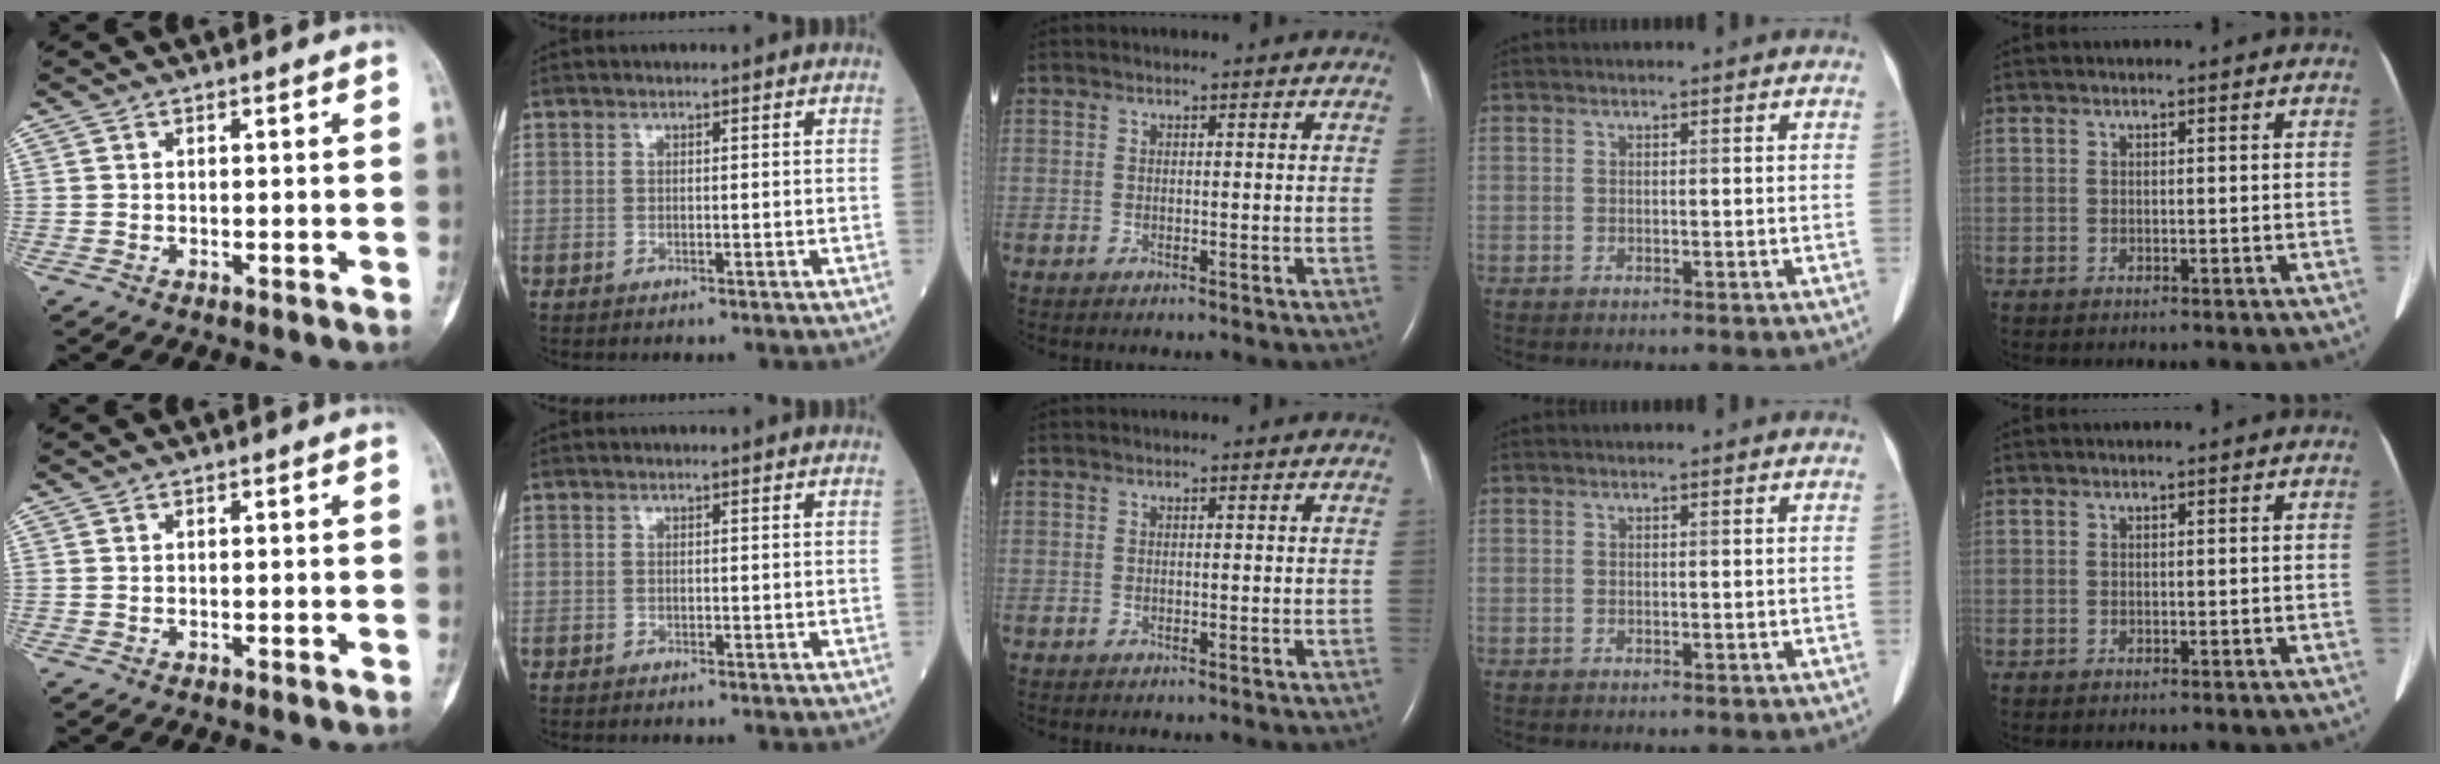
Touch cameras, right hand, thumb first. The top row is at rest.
{}